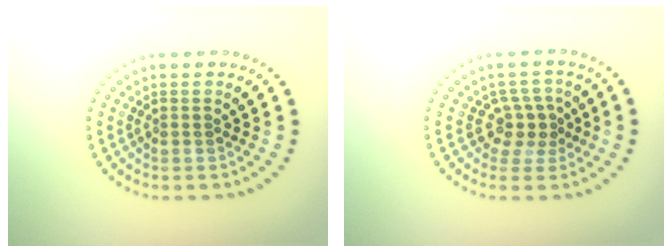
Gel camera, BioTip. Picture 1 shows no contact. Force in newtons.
{"total": 2.5, "press": 1.9, "slide": 1.6}